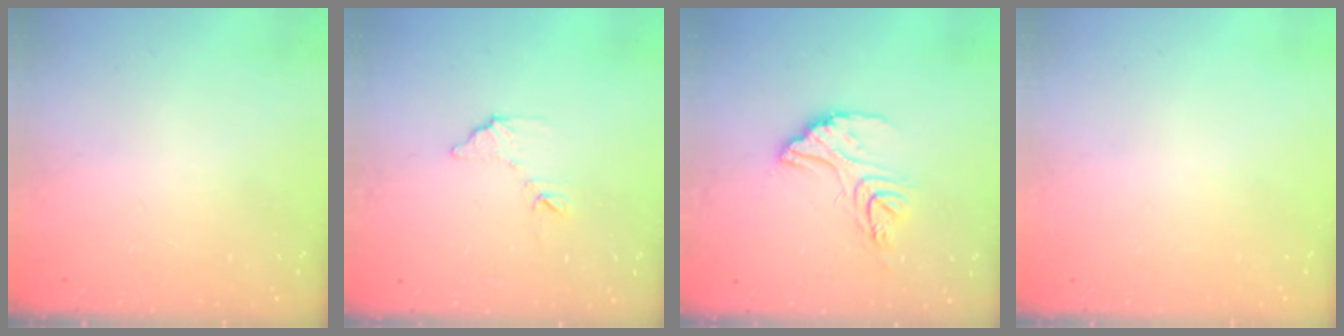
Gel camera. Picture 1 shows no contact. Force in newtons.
{"total": 7.4, "press": 7.4, "slide": 0.2}
{"total": 13.2, "press": 13.1, "slide": 1.1}
{"total": 0.0}